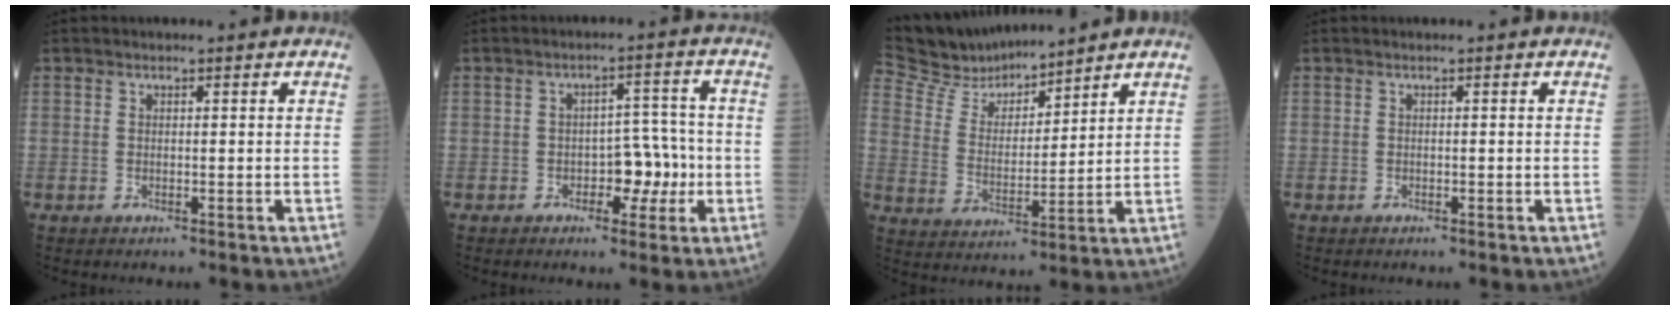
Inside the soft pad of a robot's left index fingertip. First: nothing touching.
{"total": 5.3, "force": [-1.8, 2.9, 4.0], "torque": [-0.053, 0.014, -0.027]}
{"total": 10.9, "force": [10.6, 1.5, 1.9], "torque": [-0.054, 0.009, 0.217]}
{"total": 0.0}